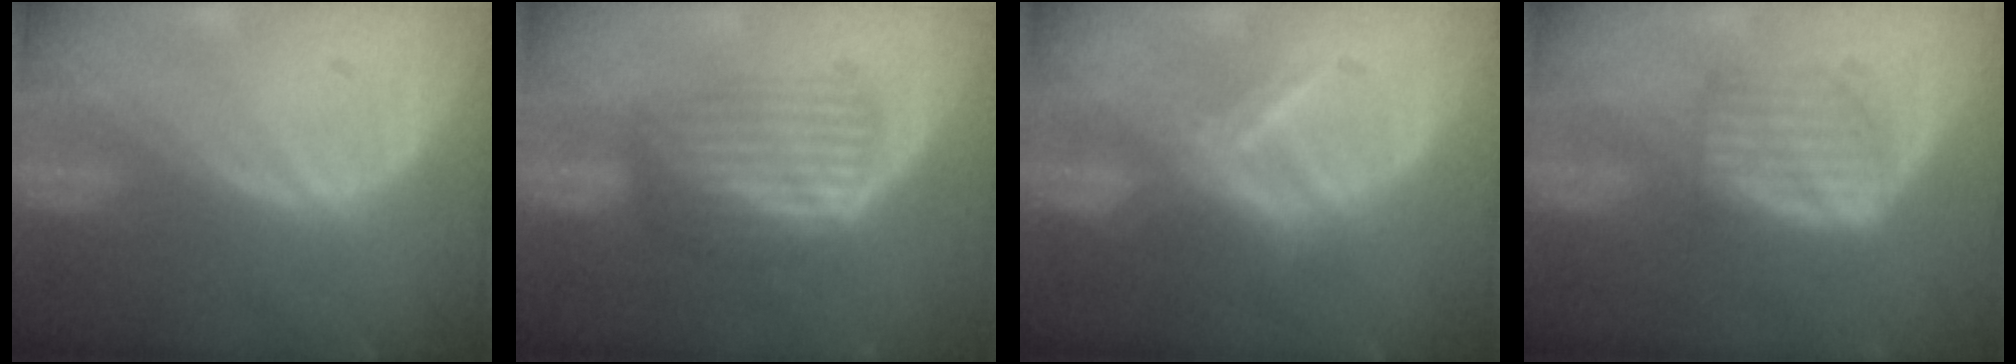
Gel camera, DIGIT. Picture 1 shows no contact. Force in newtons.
{"total": 6.7, "press": 5.8, "slide": 3.2}
{"total": 5.7, "press": 5.7, "slide": 0.4}
{"total": 5.2, "press": 5.0, "slide": 1.4}